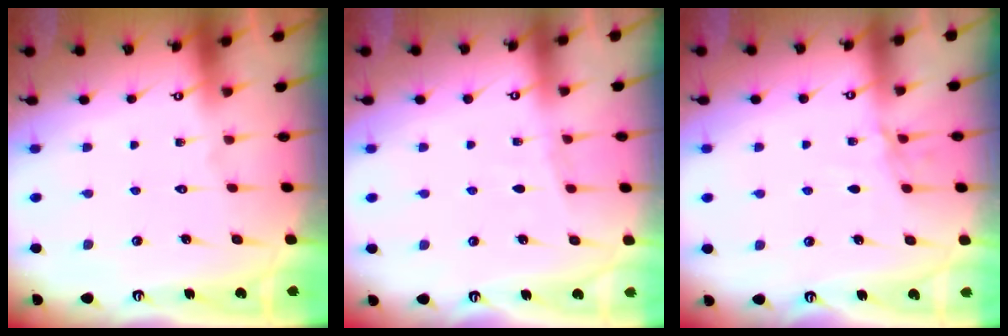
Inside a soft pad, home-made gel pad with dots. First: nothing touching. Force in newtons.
{"total": 2.5, "press": 2.4, "slide": 0.4}
{"total": 6.3, "press": 6.3, "slide": 0.6}